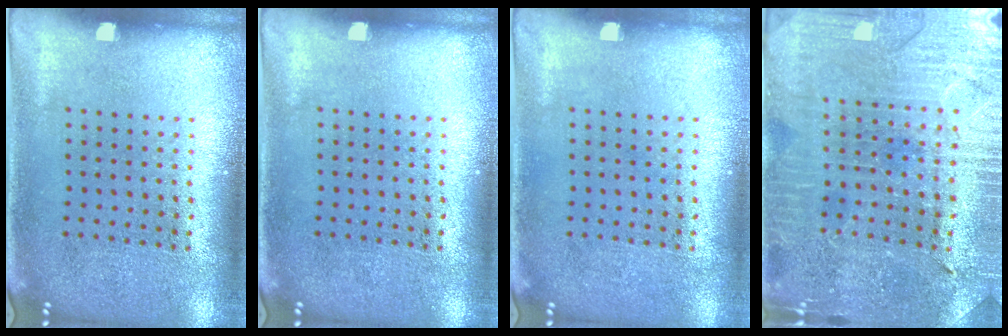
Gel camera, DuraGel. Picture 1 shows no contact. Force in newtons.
{"total": 0.0}
{"total": 0.0}
{"total": 1.8, "press": 1.8, "slide": 0.4}